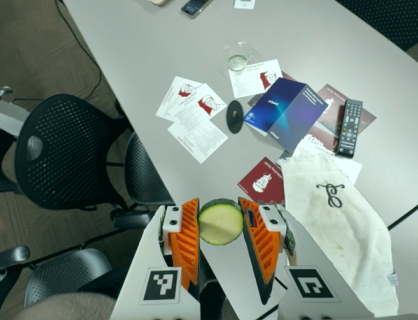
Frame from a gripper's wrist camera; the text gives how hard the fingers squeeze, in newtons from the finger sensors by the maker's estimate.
{"total": 13.2, "left": 14.2, "right": 12.2}